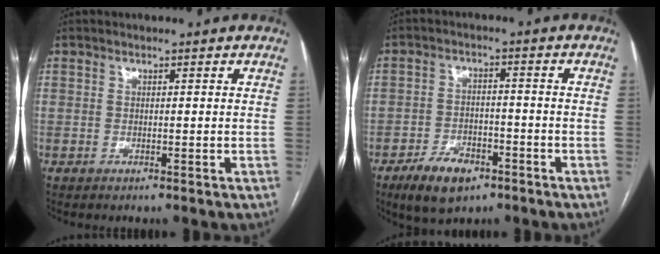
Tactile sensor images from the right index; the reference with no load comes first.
{"total": 7.6, "force": [-4.8, 3.7, 4.6], "torque": [-0.086, -0.002, -0.078]}